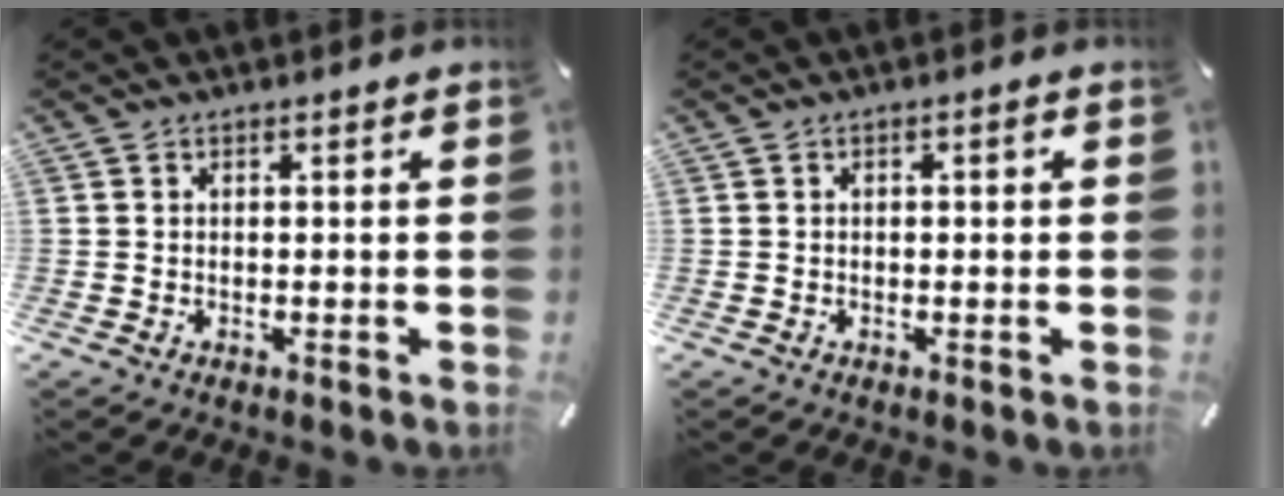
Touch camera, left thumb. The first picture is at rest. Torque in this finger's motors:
{"motor_torque": [-0.09, -0.44, 0.01, 0.17, 0.02]}